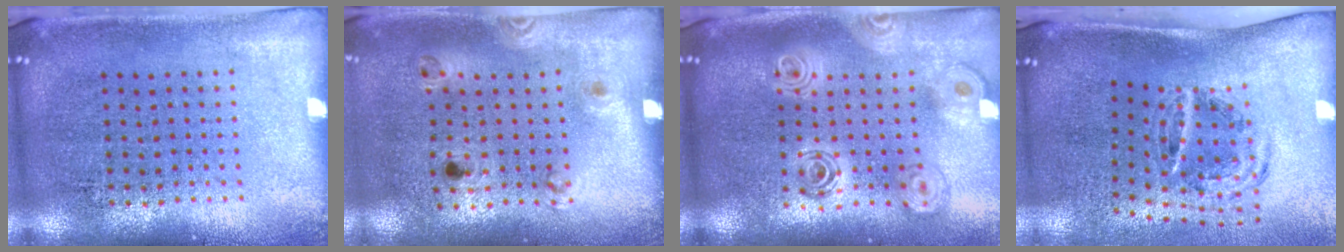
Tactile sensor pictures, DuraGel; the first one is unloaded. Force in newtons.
{"total": 1.2, "press": 0.7, "slide": 1.0}
{"total": 2.1, "press": 1.7, "slide": 1.2}
{"total": 1.2, "press": 1.0, "slide": 0.6}